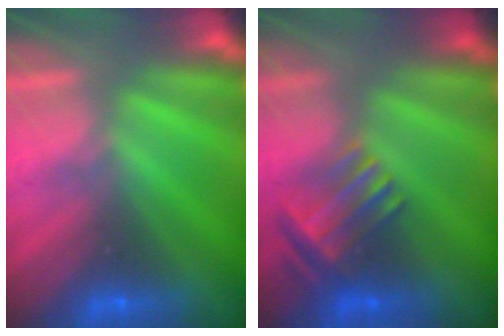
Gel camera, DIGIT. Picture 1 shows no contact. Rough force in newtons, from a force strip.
{"total": 3.5}